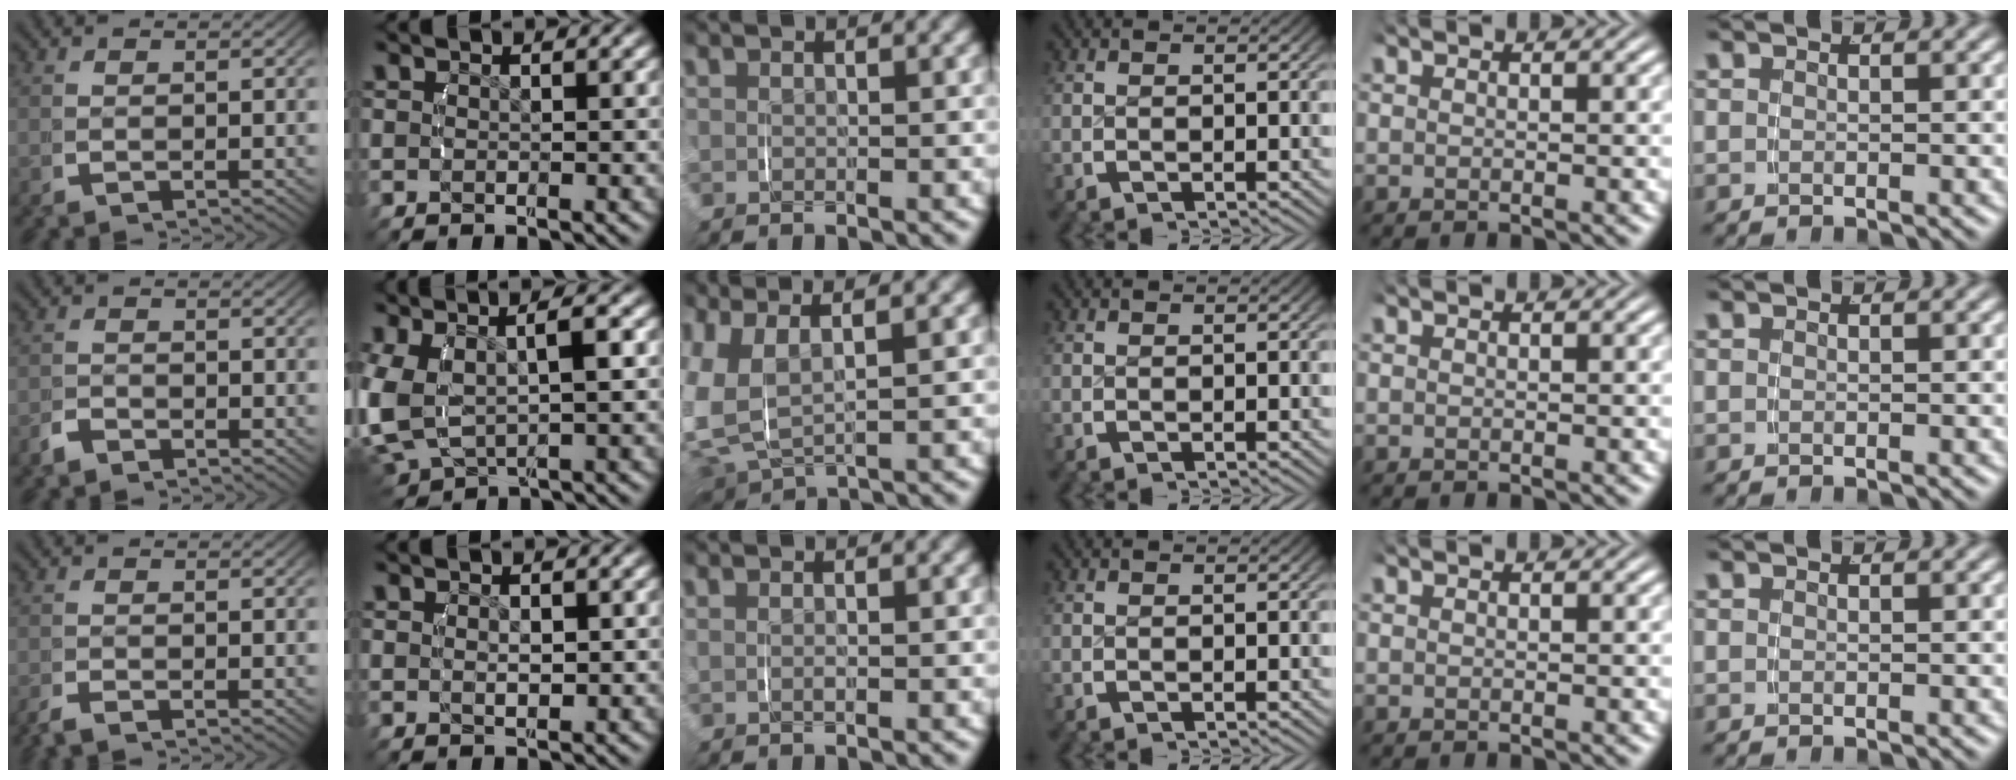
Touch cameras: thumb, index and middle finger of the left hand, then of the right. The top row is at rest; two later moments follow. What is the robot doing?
{"motion": "lift_and_place", "object": "toothpaste"}